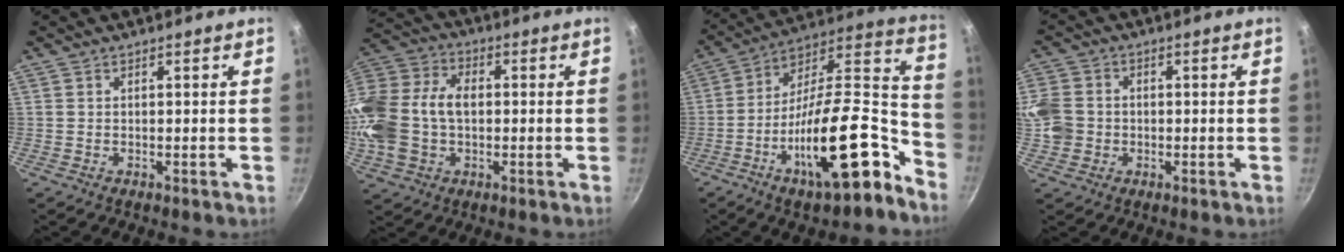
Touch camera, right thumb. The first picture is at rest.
{"total": 19.6, "force": [-0.9, 14.0, 13.7], "torque": [-0.289, 0.046, -0.023]}
{"total": 24.6, "force": [-12.6, 8.6, 19.4], "torque": [-0.248, 0.081, -0.219]}
{"total": 8.7, "force": [-0.9, 7.6, 4.0], "torque": [-0.081, 0.015, -0.029]}